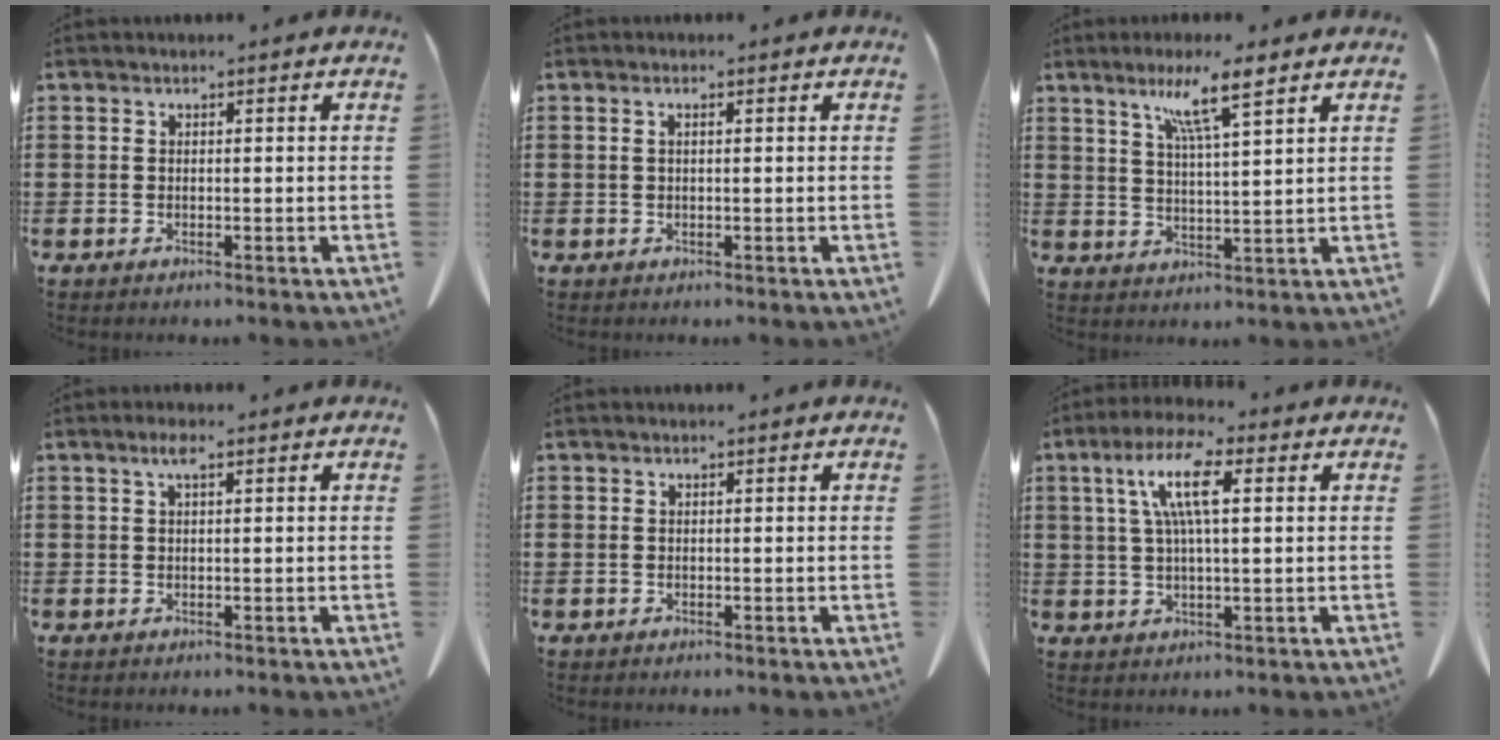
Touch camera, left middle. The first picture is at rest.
{"total": 0.9, "force": [0.2, 0.2, 0.8], "torque": [-0.017, 0.003, 0.003]}
{"total": 7.1, "force": [4.9, -0.1, 5.1], "torque": [-0.112, -0.006, 0.082]}
{"total": 2.0, "force": [0.9, 0.5, 1.8], "torque": [-0.038, 0.006, 0.014]}
{"total": 0.0}
{"total": 8.6, "force": [2.7, 2.3, 7.8], "torque": [-0.172, 0.008, 0.039]}